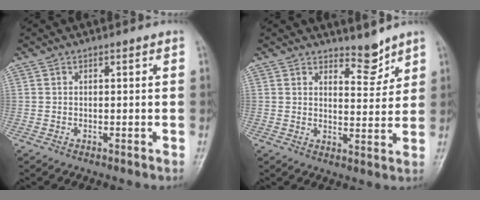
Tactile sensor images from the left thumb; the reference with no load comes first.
{"total": 4.6, "force": [4.0, 1.6, 1.4], "torque": [-0.003, -0.038, 0.065]}